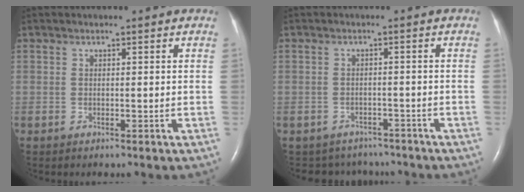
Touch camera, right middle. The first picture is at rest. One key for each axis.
{"total": 5.9, "fx": -5.3, "fy": 2.6, "fz": -0.3, "tx": 0.003, "ty": 0.013, "tz": -0.065}